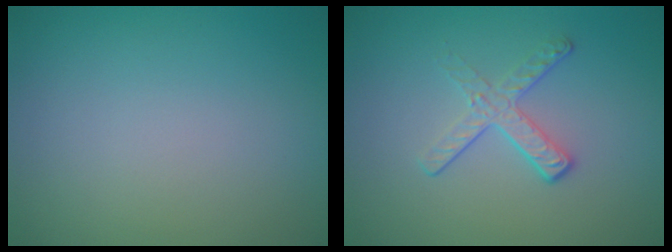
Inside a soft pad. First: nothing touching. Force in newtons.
{"total": 2.1, "press": 1.4, "slide": 1.6}